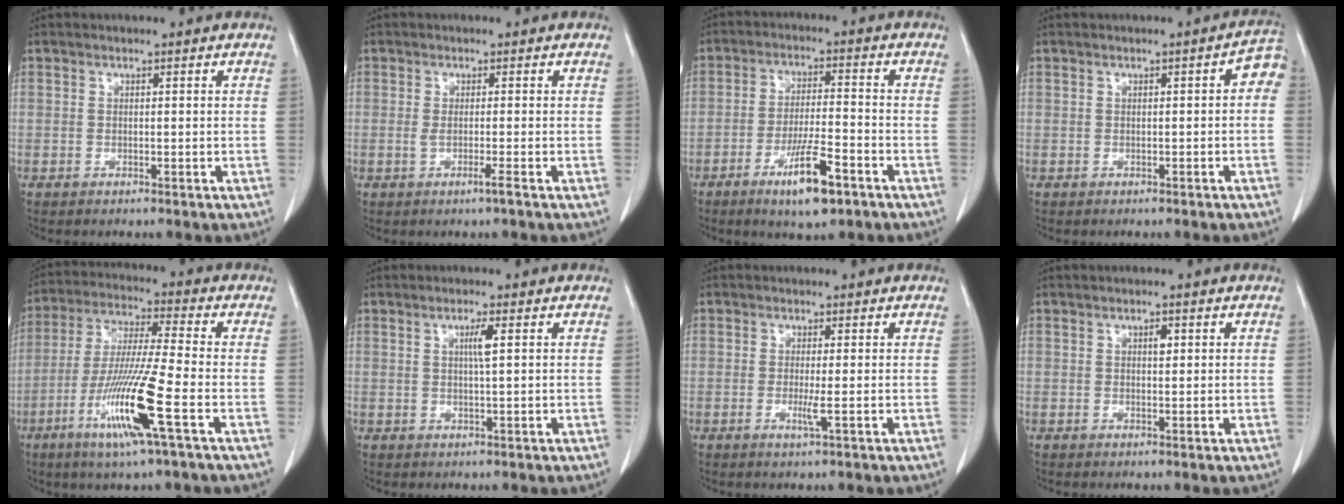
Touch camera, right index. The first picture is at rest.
{"total": 2.0, "force": [-0.8, -0.5, 1.7], "torque": [-0.030, -0.005, -0.017]}
{"total": 8.9, "force": [-5.1, 1.3, 7.1], "torque": [-0.128, -0.012, -0.084]}
{"total": 2.7, "force": [0.0, 1.1, 2.5], "torque": [-0.022, 0.014, -0.004]}
{"total": 13.9, "force": [-5.5, -0.8, 12.7], "torque": [-0.258, -0.025, -0.107]}
{"total": 2.4, "force": [0.7, -0.3, 2.3], "torque": [-0.042, -0.001, 0.011]}
{"total": 2.0, "force": [-0.4, -0.3, 1.9], "torque": [-0.039, -0.005, -0.007]}
{"total": 1.2, "force": [0.4, 0.5, 1.0], "torque": [-0.016, 0.001, 0.006]}